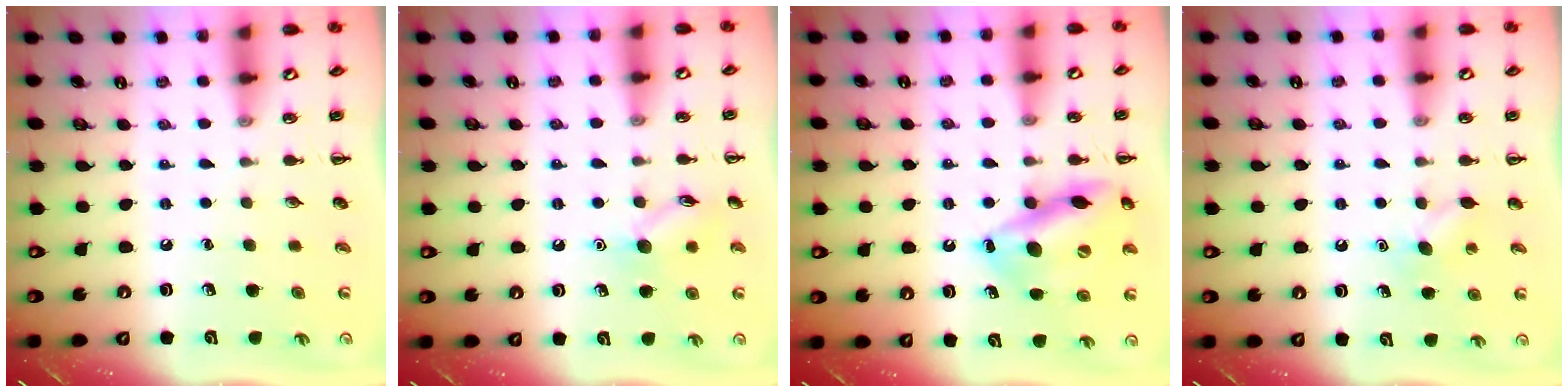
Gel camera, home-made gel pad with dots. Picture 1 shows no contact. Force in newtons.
{"total": 8.9, "press": 8.9, "slide": 0.5}
{"total": 16.1, "press": 15.7, "slide": 3.3}
{"total": 4.6, "press": 4.4, "slide": 1.2}